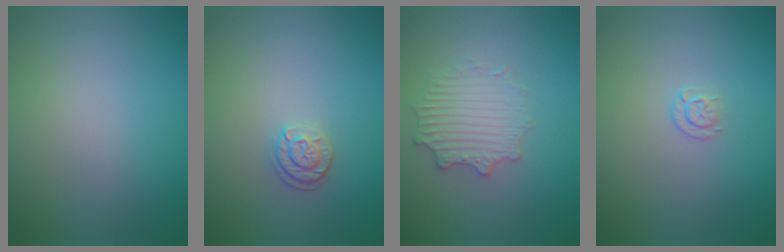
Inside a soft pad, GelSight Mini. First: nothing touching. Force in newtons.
{"total": 1.7, "press": 1.6, "slide": 0.7}
{"total": 2.7, "press": 2.6, "slide": 0.5}
{"total": 1.1, "press": 0.6, "slide": 0.9}